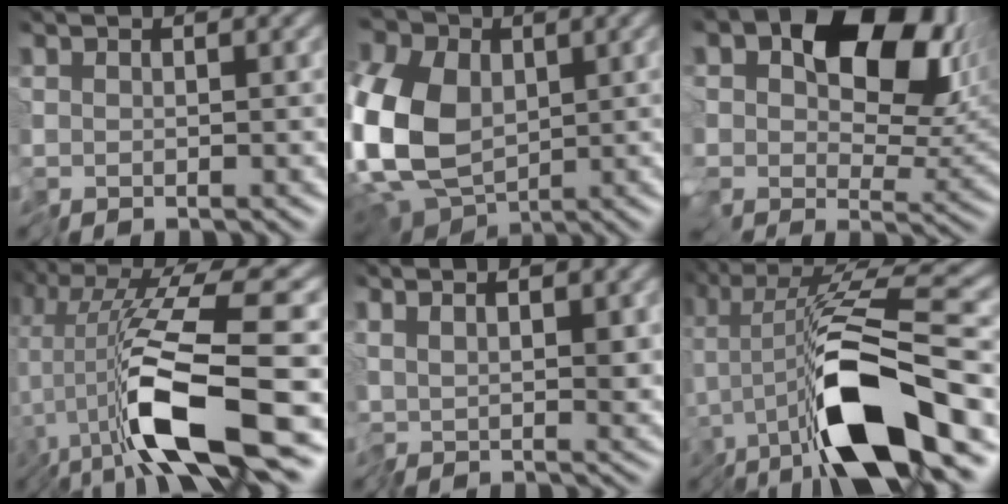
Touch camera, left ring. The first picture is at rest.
{"total": 15.4, "force": [0.4, 11.2, 10.5], "torque": [-0.262, -0.010, 0.007]}
{"total": 14.2, "force": [3.9, 9.4, 9.9], "torque": [-0.159, -0.010, 0.080]}
{"total": 11.7, "force": [-4.9, 1.3, 10.6], "torque": [-0.177, 0.011, -0.091]}
{"total": 2.8, "force": [1.5, 0.5, 2.3], "torque": [-0.047, -0.001, 0.025]}
{"total": 10.5, "force": [-4.2, 1.5, 9.5], "torque": [-0.150, 0.012, -0.088]}